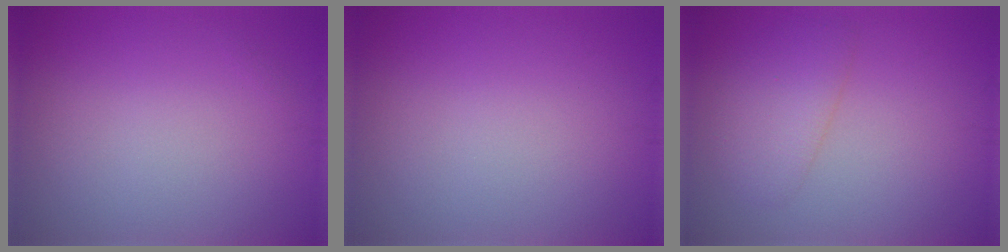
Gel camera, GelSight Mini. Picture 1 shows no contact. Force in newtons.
{"total": 0.0}
{"total": 2.7, "press": 2.7, "slide": 0.3}